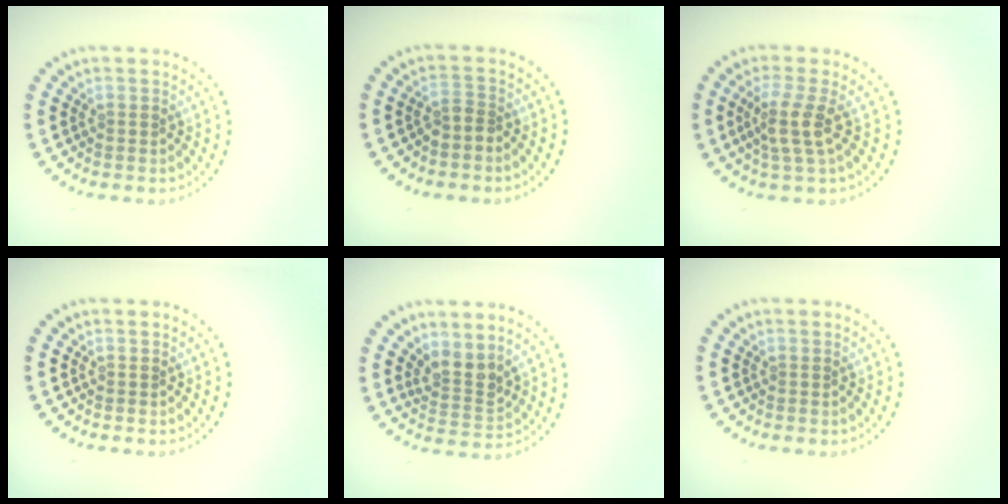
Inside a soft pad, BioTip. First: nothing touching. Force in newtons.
{"total": 1.5, "press": 1.1, "slide": 0.9}
{"total": 2.9, "press": 2.3, "slide": 1.7}
{"total": 0.0}
{"total": 2.6, "press": 1.9, "slide": 1.8}
{"total": 0.0}